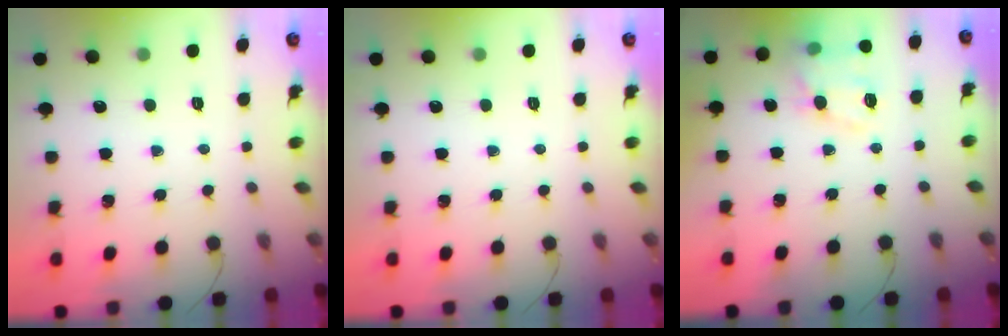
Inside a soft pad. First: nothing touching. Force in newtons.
{"total": 0.0}
{"total": 11.7, "press": 11.6, "slide": 1.2}